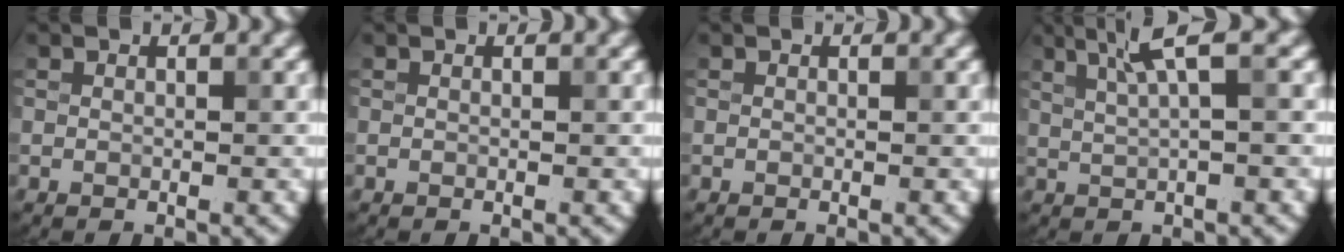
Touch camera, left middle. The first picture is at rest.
{"total": 0.0}
{"total": 0.0}
{"total": 3.3, "force": [1.2, 0.4, 3.0], "torque": [-0.058, 0.008, 0.028]}